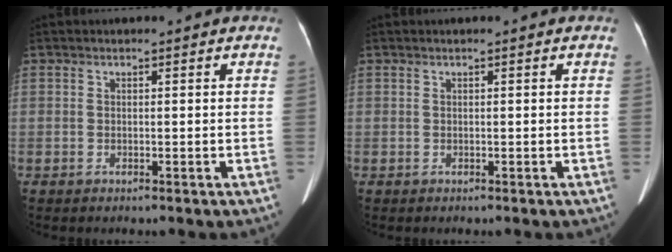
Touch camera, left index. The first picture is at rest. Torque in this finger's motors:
{"motor_torque": [0.01, 0.00, 0.00, -0.01]}